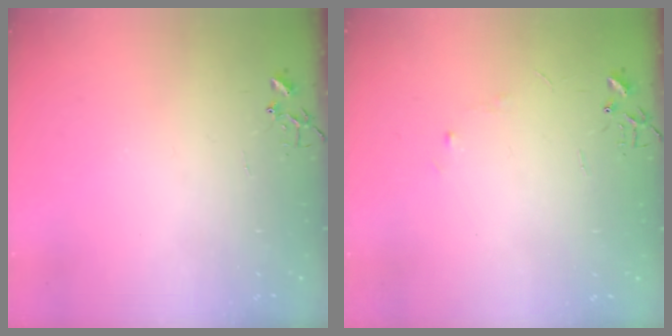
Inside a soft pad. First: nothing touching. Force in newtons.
{"total": 3.2, "press": 3.2, "slide": 0.5}